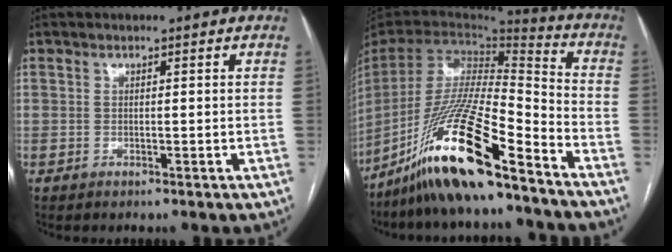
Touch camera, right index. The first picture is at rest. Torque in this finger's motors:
{"motor_torque": [0.66, -0.77, 0.47, 0.13]}